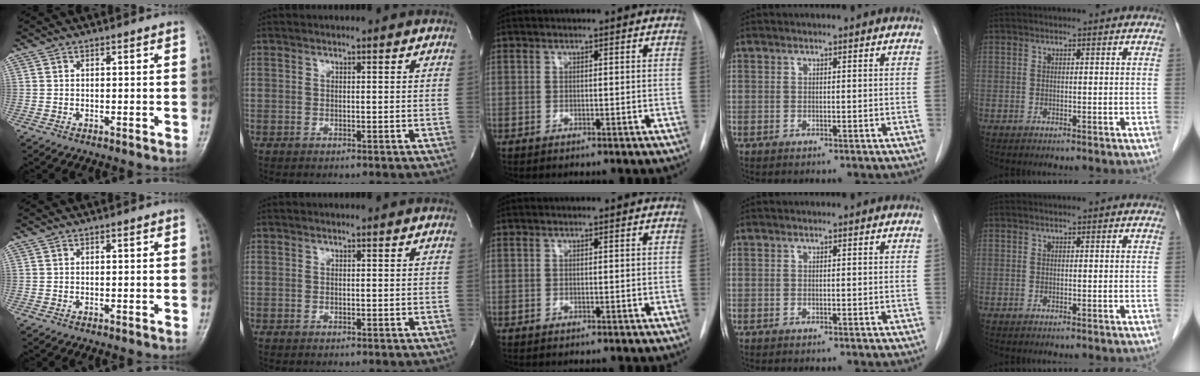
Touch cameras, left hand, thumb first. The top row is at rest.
{}